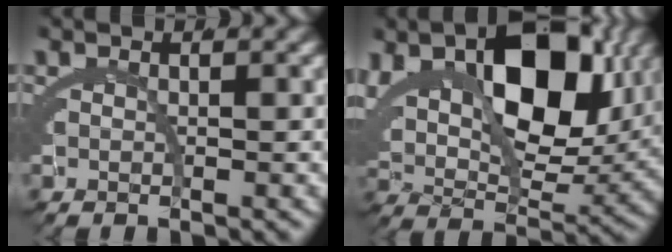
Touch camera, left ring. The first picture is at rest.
{"total": 12.4, "force": [6.1, 6.0, 8.9], "torque": [-0.153, 0.005, 0.107]}